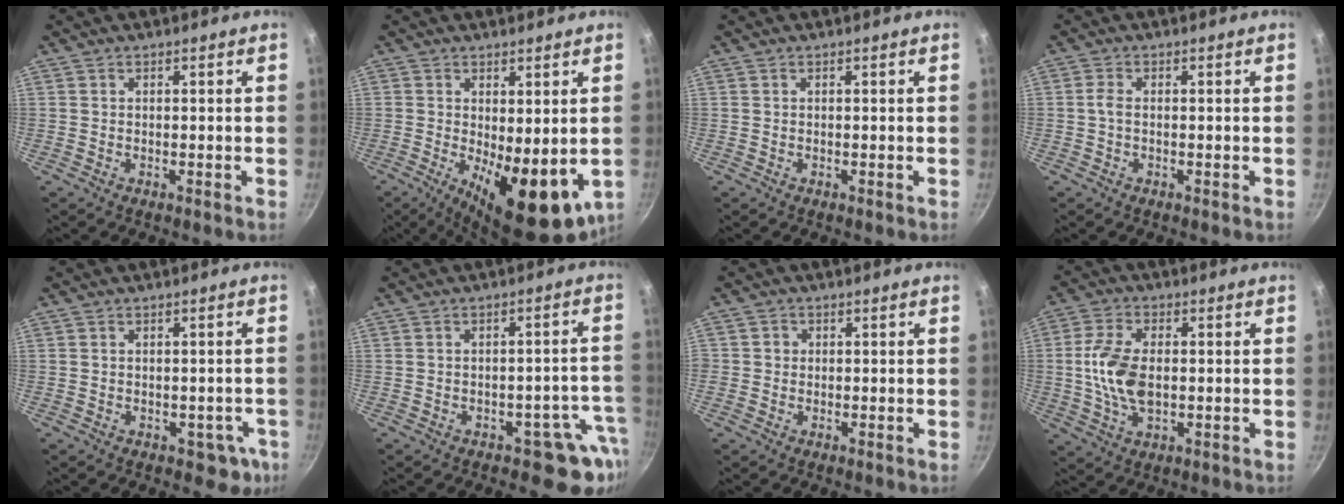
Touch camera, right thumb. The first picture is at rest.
{"total": 13.4, "force": [-1.7, 5.5, 12.1], "torque": [-0.142, -0.016, -0.009]}
{"total": 0.0}
{"total": 1.7, "force": [-0.3, 0.8, 1.4], "torque": [-0.039, 0.007, -0.011]}
{"total": 4.8, "force": [-1.6, 3.4, 2.9], "torque": [-0.011, 0.022, -0.001]}
{"total": 7.5, "force": [-3.9, 4.7, 4.4], "torque": [0.011, 0.048, -0.033]}
{"total": 2.0, "force": [-0.2, 1.9, 0.4], "torque": [0.004, 0.005, -0.007]}
{"total": 10.3, "force": [-0.2, 5.9, 8.4], "torque": [-0.163, 0.009, -0.007]}